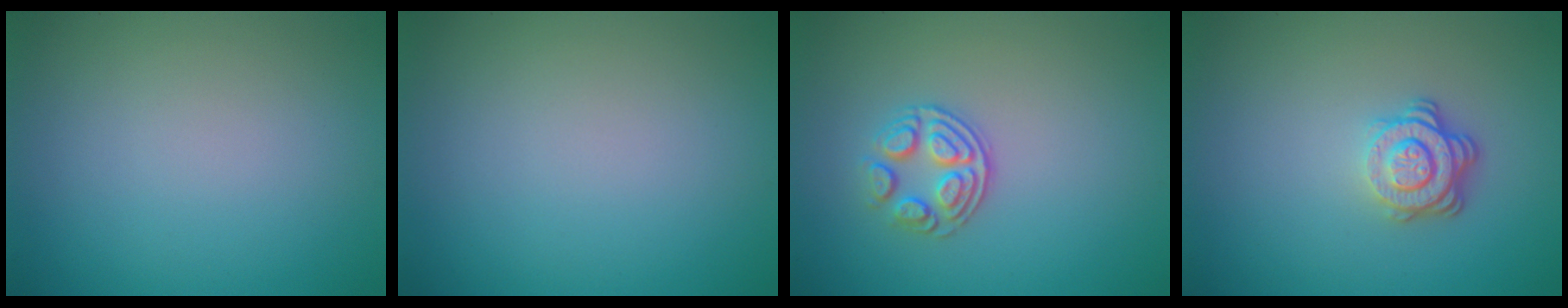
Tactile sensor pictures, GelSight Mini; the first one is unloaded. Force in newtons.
{"total": 0.0}
{"total": 2.9, "press": 2.5, "slide": 1.4}
{"total": 3.2, "press": 2.4, "slide": 2.1}